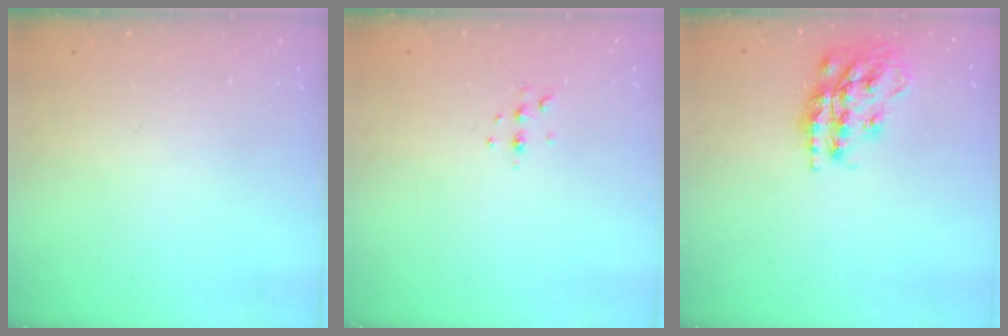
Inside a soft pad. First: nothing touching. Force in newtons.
{"total": 3.7, "press": 3.6, "slide": 0.7}
{"total": 17.1, "press": 17.1, "slide": 1.0}